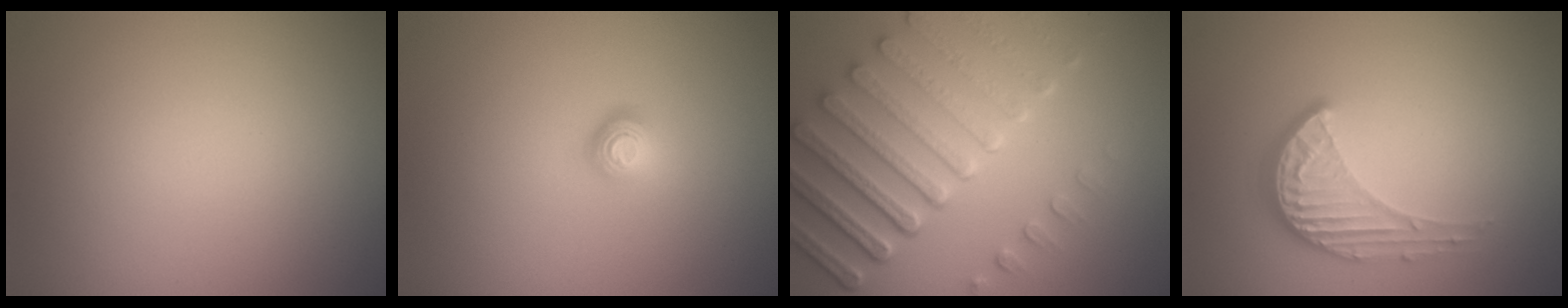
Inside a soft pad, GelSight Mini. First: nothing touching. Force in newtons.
{"total": 1.7, "press": 1.2, "slide": 1.3}
{"total": 7.8, "press": 5.8, "slide": 5.3}
{"total": 4.1, "press": 3.0, "slide": 2.7}